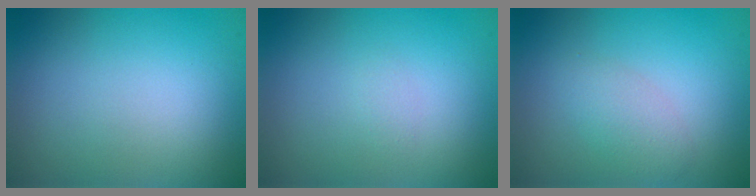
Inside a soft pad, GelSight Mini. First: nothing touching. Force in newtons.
{"total": 0.6, "press": 0.6, "slide": 0.1}
{"total": 2.1, "press": 2.1, "slide": 0.1}